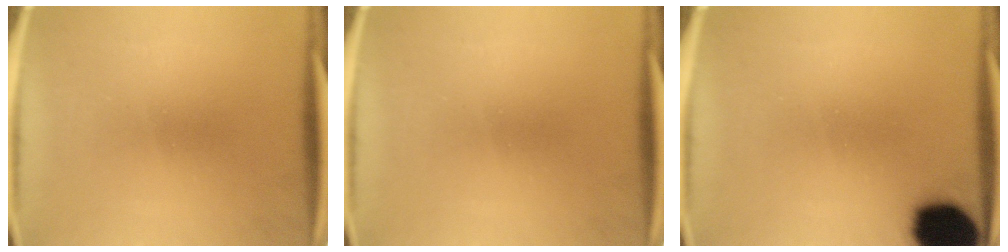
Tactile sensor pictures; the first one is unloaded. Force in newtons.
{"total": 0.0}
{"total": 17.2}